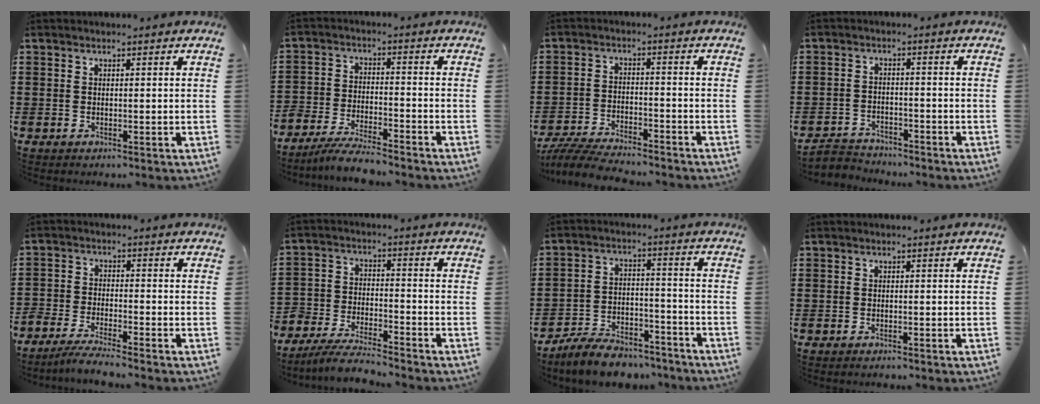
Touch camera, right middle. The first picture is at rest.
{"total": 5.8, "force": [-5.6, 0.5, 1.4], "torque": [-0.035, 0.001, -0.112]}
{"total": 5.8, "force": [-5.6, 0.4, 1.5], "torque": [-0.042, -0.004, -0.111]}
{"total": 2.7, "force": [-2.7, 0.6, 0.0], "torque": [-0.008, -0.001, -0.057]}
{"total": 4.1, "force": [-4.0, 0.0, 1.0], "torque": [-0.034, -0.006, -0.084]}
{"total": 6.0, "force": [-5.8, 0.8, 1.3], "torque": [-0.039, 0.003, -0.119]}
{"total": 8.0, "force": [-7.5, 1.8, 2.1], "torque": [-0.035, 0.020, -0.142]}
{"total": 0.7, "force": [-0.7, 0.0, 0.0], "torque": [-0.001, 0.000, -0.014]}